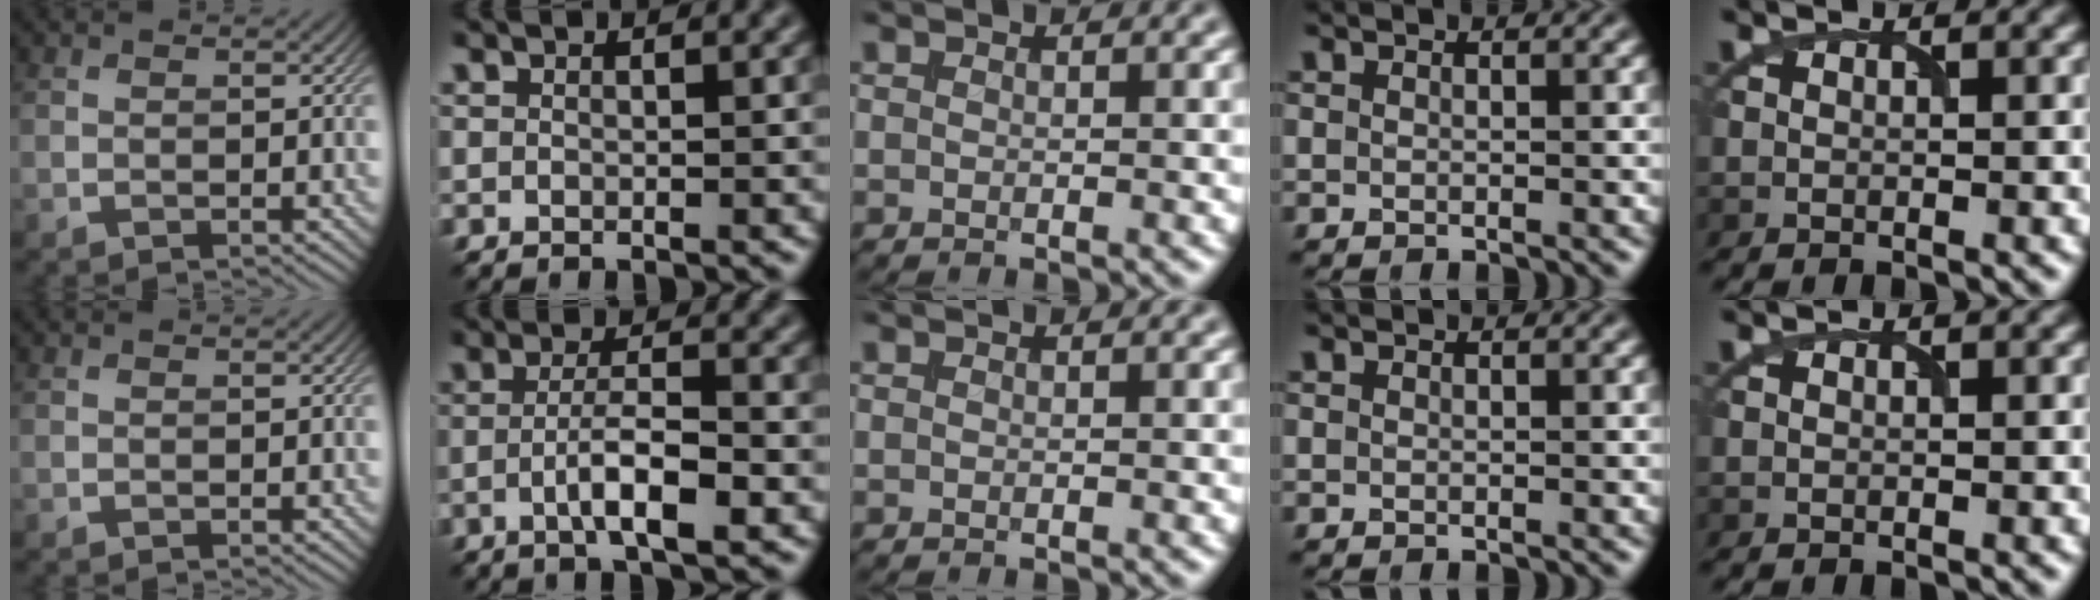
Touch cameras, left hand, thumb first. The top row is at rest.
{"index": {"total": 4.2, "force": [-1.1, 0.9, 3.9], "torque": [-0.069, 0.002, -0.021]}}